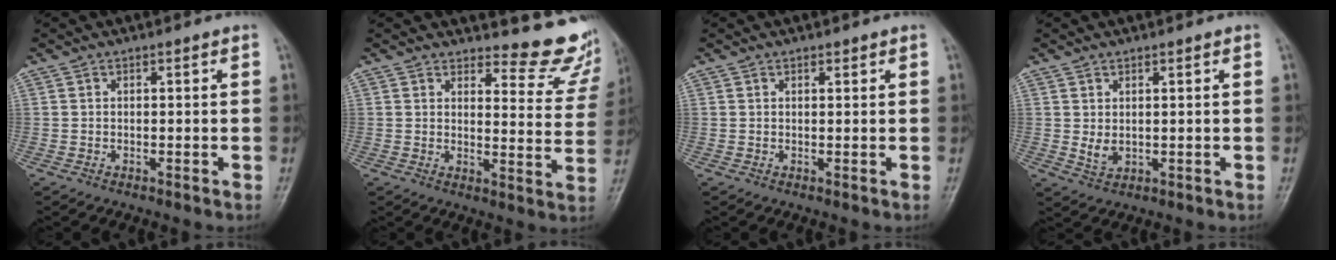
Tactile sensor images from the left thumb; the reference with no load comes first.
{"total": 11.6, "force": [10.9, 3.2, 2.5], "torque": [0.006, -0.116, 0.109]}
{"total": 0.7, "force": [0.5, 0.3, 0.4], "torque": [-0.004, -0.003, 0.007]}
{"total": 4.2, "force": [0.6, 2.7, 3.1], "torque": [-0.045, -0.012, 0.022]}